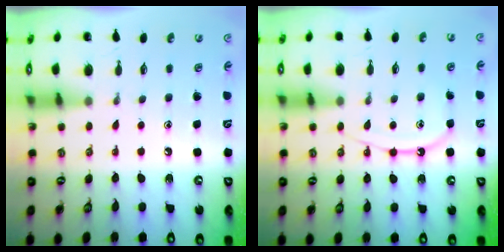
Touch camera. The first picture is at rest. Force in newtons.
{"total": 10.5, "press": 10.5, "slide": 0.7}